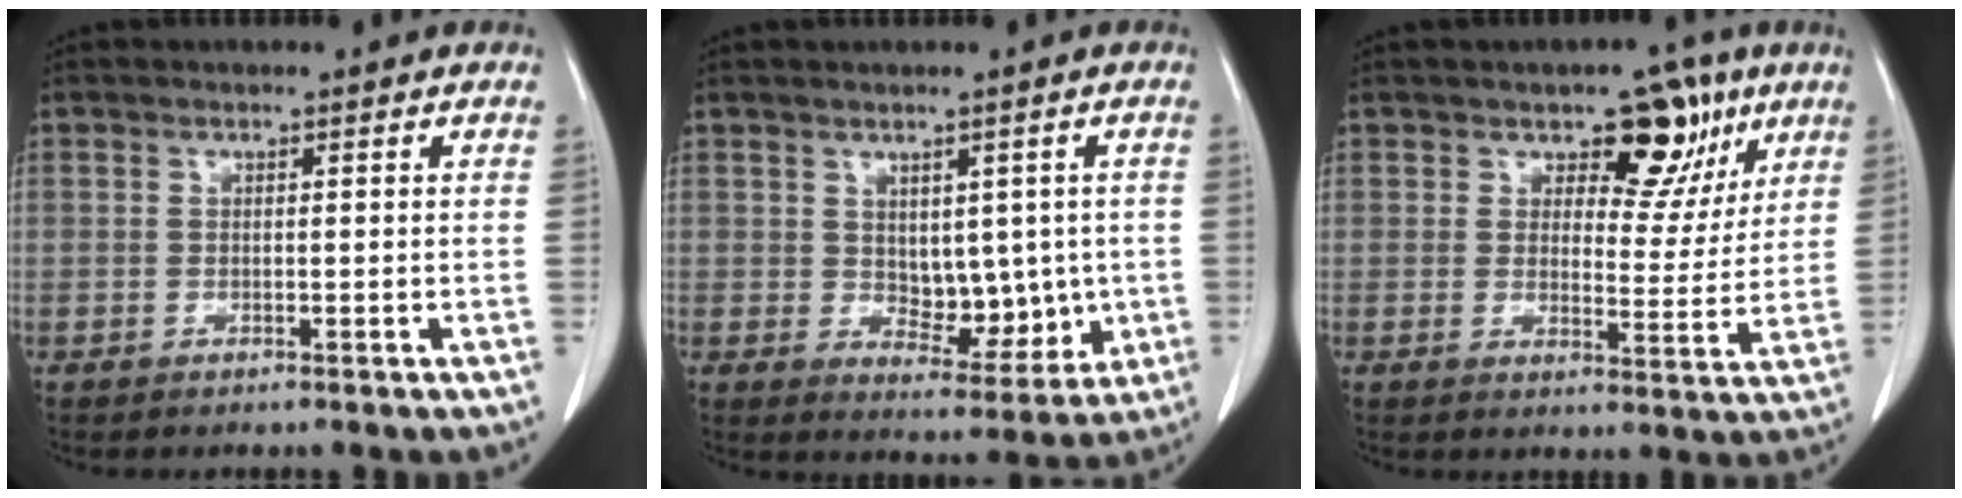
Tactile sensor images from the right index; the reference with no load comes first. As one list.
[{"total": 7.4, "force": [0.1, 4.5, 5.9], "torque": [-0.065, -0.002, 0.019]}, {"total": 8.7, "force": [5.1, 4.7, 5.2], "torque": [-0.049, 0.003, 0.070]}]